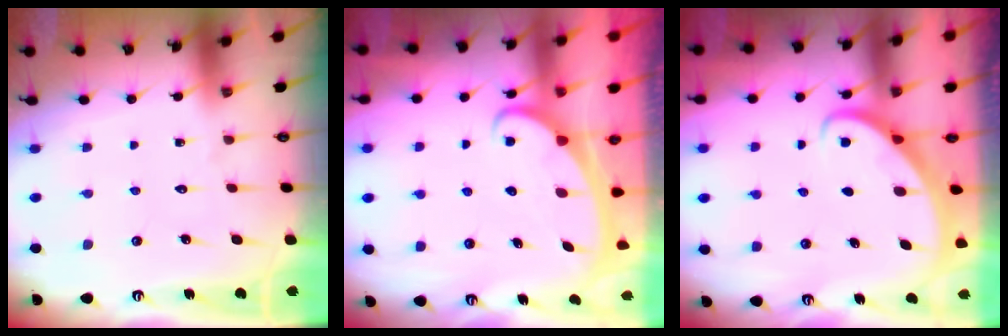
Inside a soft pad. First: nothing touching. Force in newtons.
{"total": 2.4, "press": 2.3, "slide": 0.4}
{"total": 2.9, "press": 2.9, "slide": 0.2}